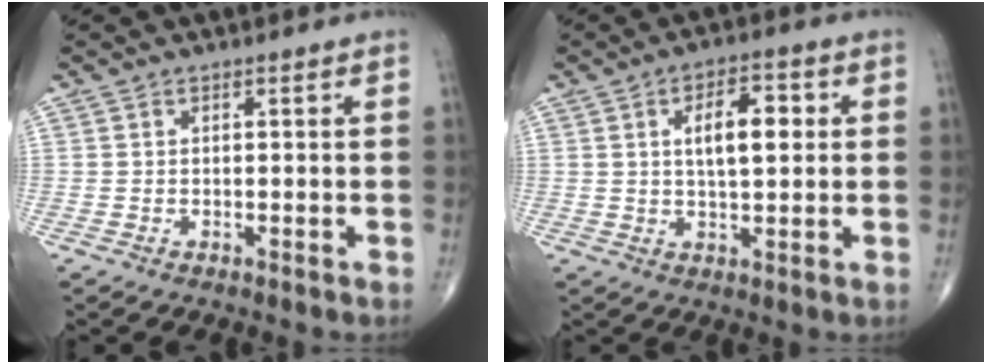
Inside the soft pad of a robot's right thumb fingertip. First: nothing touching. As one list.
[{"total": 8.0, "force": [1.5, 3.5, 7.1], "torque": [-0.099, 0.003, 0.022]}]